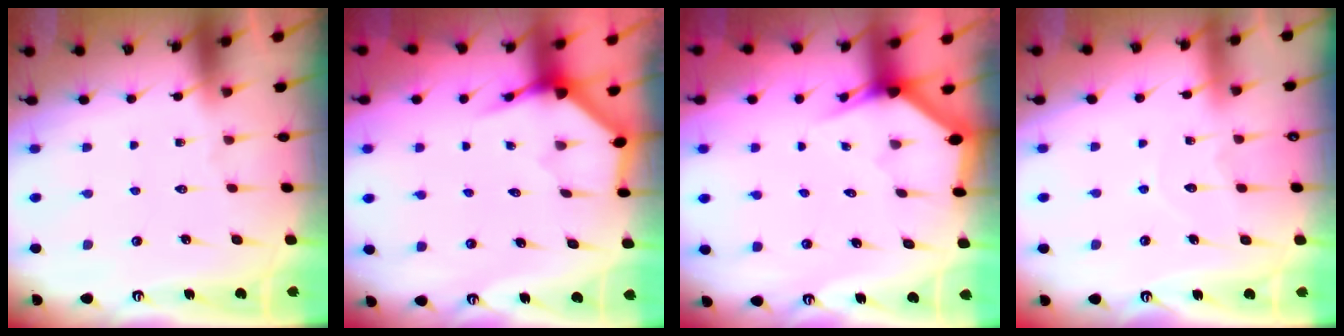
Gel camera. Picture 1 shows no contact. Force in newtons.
{"total": 3.9, "press": 3.9, "slide": 0.3}
{"total": 2.7, "press": 2.7, "slide": 0.2}
{"total": 5.4, "press": 5.4, "slide": 0.3}